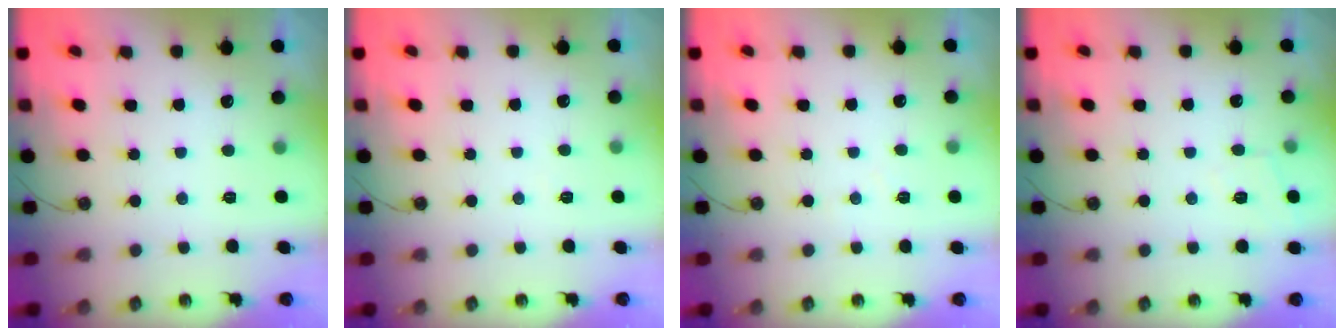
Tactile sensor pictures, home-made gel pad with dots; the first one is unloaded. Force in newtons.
{"total": 2.6, "press": 2.5, "slide": 0.5}
{"total": 3.6, "press": 3.6, "slide": 0.6}
{"total": 4.9, "press": 4.8, "slide": 0.8}